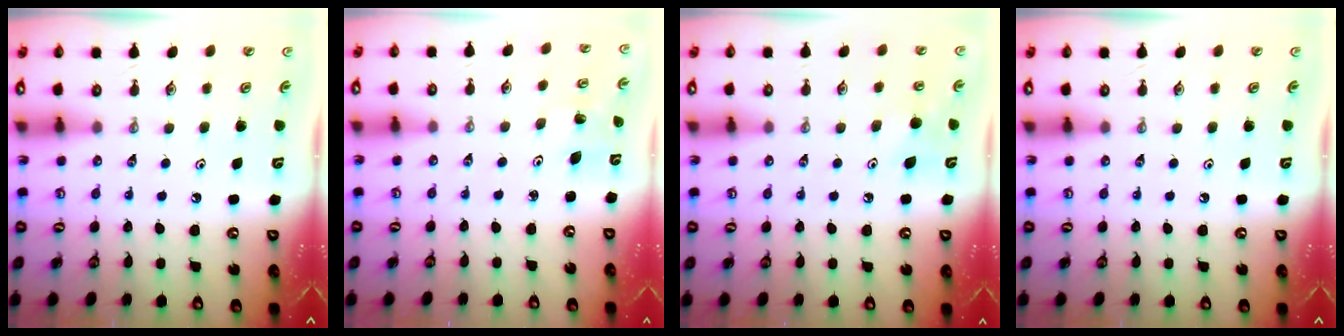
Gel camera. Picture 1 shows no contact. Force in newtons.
{"total": 2.8, "press": 2.8, "slide": 0.3}
{"total": 7.2, "press": 7.2, "slide": 0.8}
{"total": 0.0}